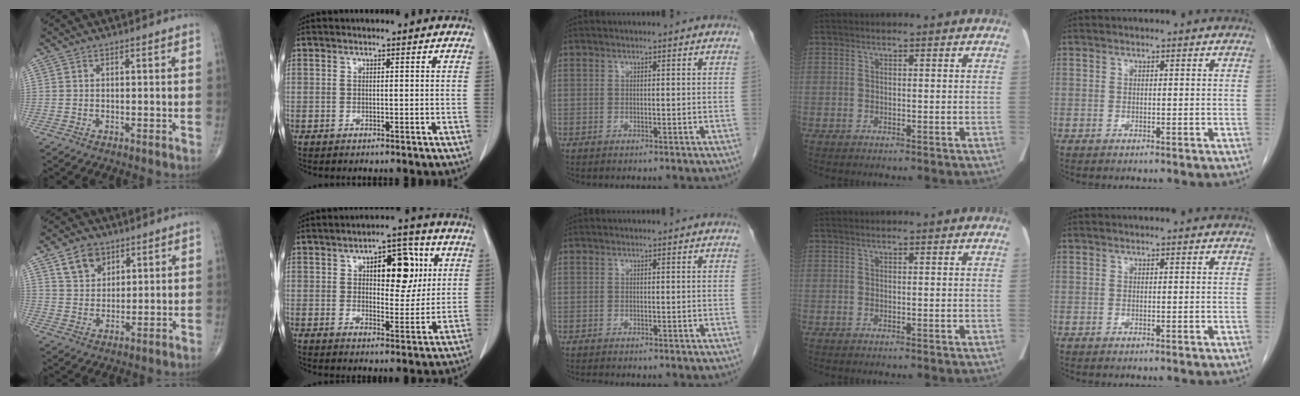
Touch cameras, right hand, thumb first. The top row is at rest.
{"thumb": {"total": 6.8, "force": [3.9, 4.8, 2.8], "torque": [-0.028, -0.023, 0.075]}, "index": {"total": 10.0, "force": [3.1, 4.4, 8.4], "torque": [-0.113, 0.020, 0.047]}, "middle": {"total": 0.6, "force": [-0.6, 0.0, 0.1], "torque": [-0.009, -0.004, -0.012]}}